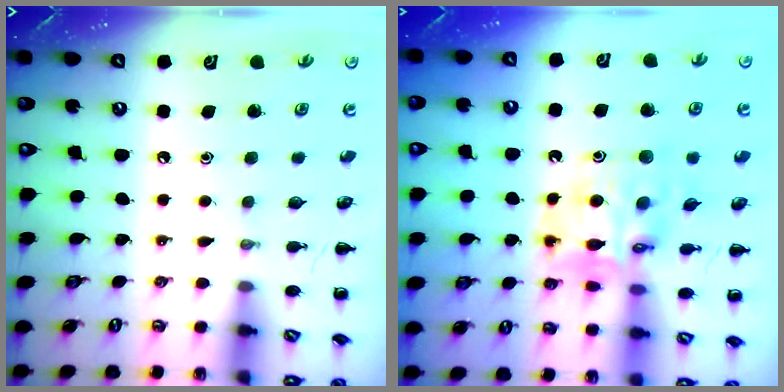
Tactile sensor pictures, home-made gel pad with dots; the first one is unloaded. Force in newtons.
{"total": 12.0, "press": 11.6, "slide": 3.2}